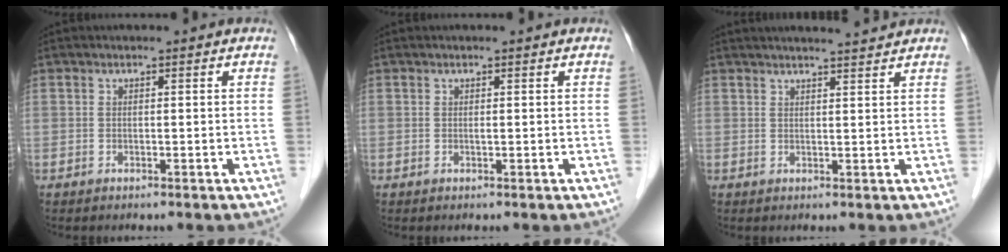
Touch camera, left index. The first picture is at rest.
{"total": 0.0}
{"total": 6.2, "force": [5.8, -0.1, 2.4], "torque": [-0.035, 0.013, 0.072]}